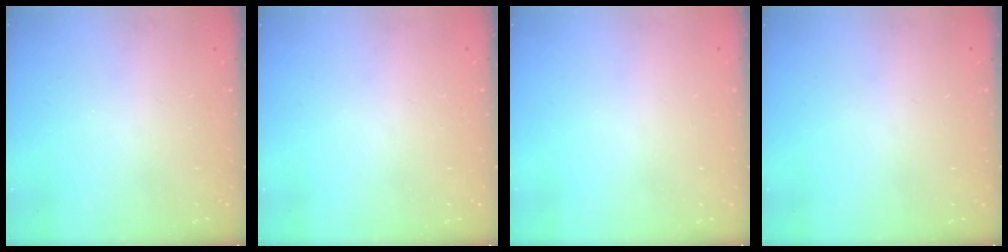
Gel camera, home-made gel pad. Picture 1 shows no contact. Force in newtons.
{"total": 0.0}
{"total": 0.0}
{"total": 0.0}